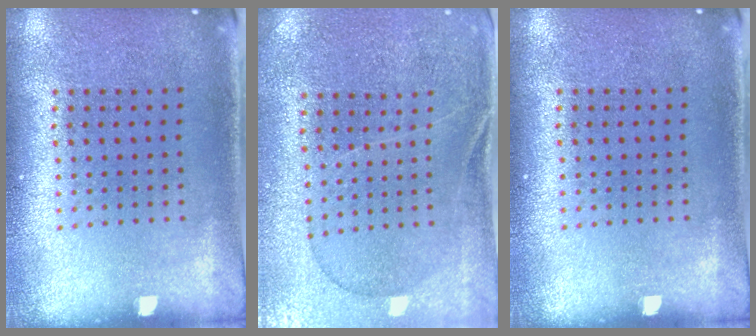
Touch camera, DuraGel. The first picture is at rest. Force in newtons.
{"total": 0.6, "press": 0.5, "slide": 0.3}
{"total": 0.0}